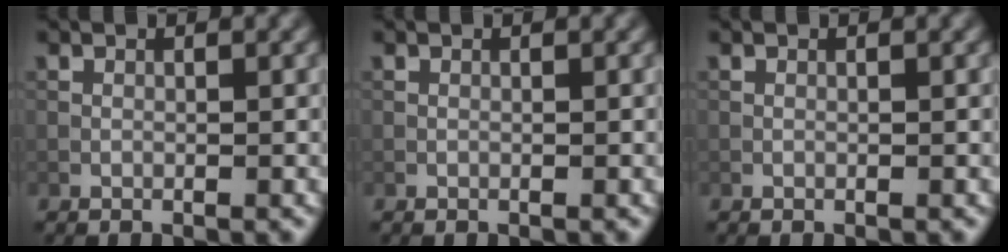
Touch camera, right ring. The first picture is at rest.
{"total": 0.0}
{"total": 0.0}